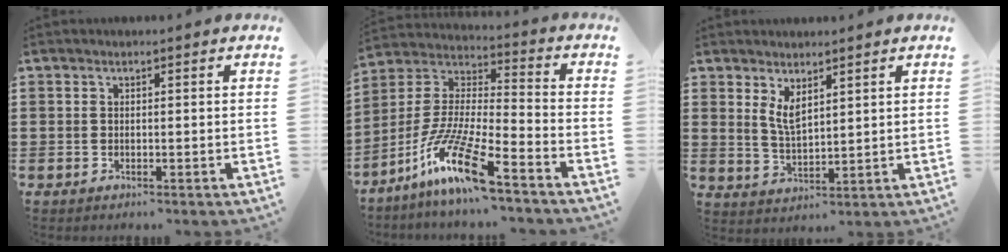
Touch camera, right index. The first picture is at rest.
{"total": 13.1, "force": [-9.4, 0.6, 9.0], "torque": [-0.199, -0.003, -0.187]}
{"total": 3.7, "force": [2.2, 1.3, 2.7], "torque": [-0.058, 0.001, 0.040]}